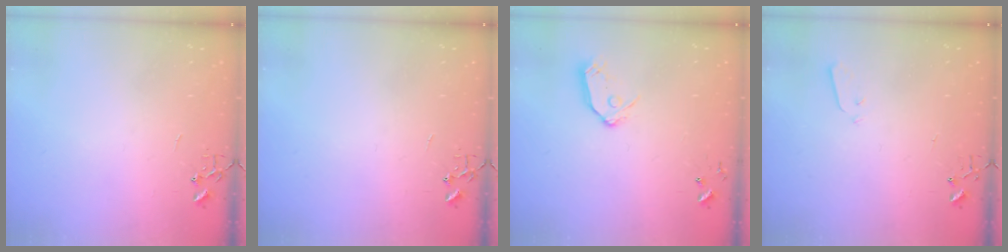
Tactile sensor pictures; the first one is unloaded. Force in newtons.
{"total": 0.0}
{"total": 9.2, "press": 9.1, "slide": 0.8}
{"total": 2.8, "press": 2.7, "slide": 0.4}